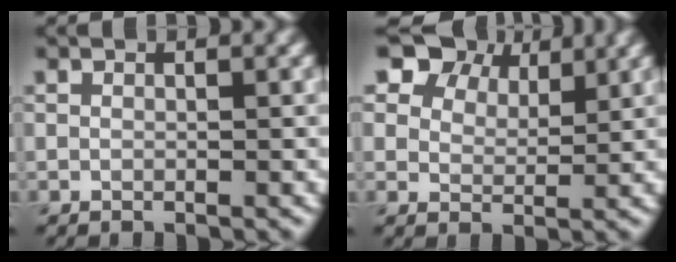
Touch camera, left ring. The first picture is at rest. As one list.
[{"total": 7.0, "force": [5.4, 3.7, 2.5], "torque": [-0.061, -0.009, 0.101]}]